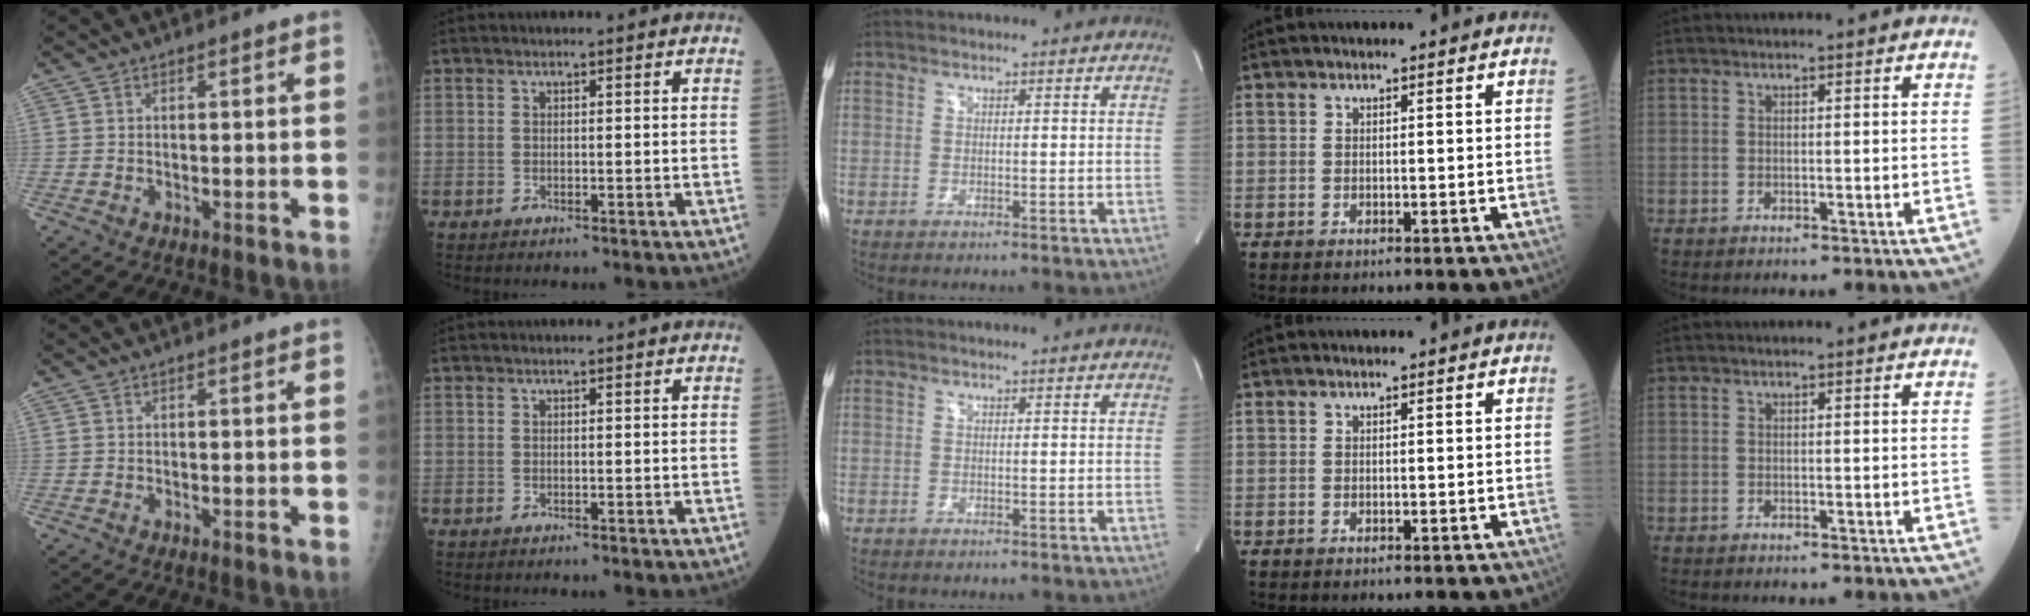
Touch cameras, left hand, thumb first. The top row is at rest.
{}